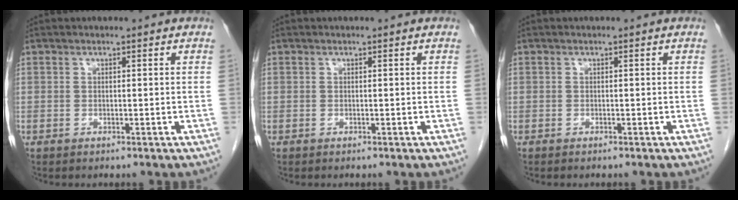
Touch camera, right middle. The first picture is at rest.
{"total": 0.0}
{"total": 0.5, "force": [-0.5, 0.0, 0.2], "torque": [-0.011, -0.003, -0.007]}